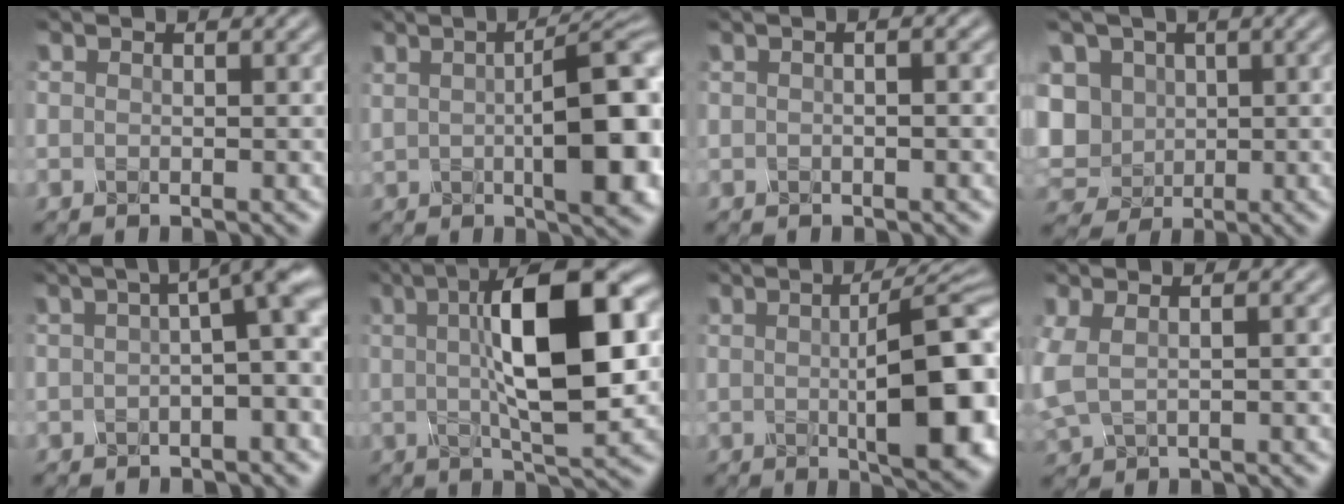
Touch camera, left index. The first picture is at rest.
{"total": 10.5, "force": [0.4, 3.4, 9.9], "torque": [-0.130, 0.004, 0.009]}
{"total": 2.2, "force": [0.4, 1.0, 1.9], "torque": [-0.016, 0.006, -0.011]}
{"total": 7.5, "force": [0.4, 6.4, 3.8], "torque": [-0.089, 0.007, -0.013]}
{"total": 7.5, "force": [1.1, 2.1, 7.1], "torque": [-0.068, 0.024, 0.008]}
{"total": 11.9, "force": [2.0, 3.5, 11.2], "torque": [-0.170, 0.010, 0.030]}
{"total": 11.4, "force": [0.1, 3.2, 10.9], "torque": [-0.135, 0.003, 0.003]}
{"total": 2.4, "force": [0.6, 1.3, 2.0], "torque": [-0.063, 0.002, 0.015]}